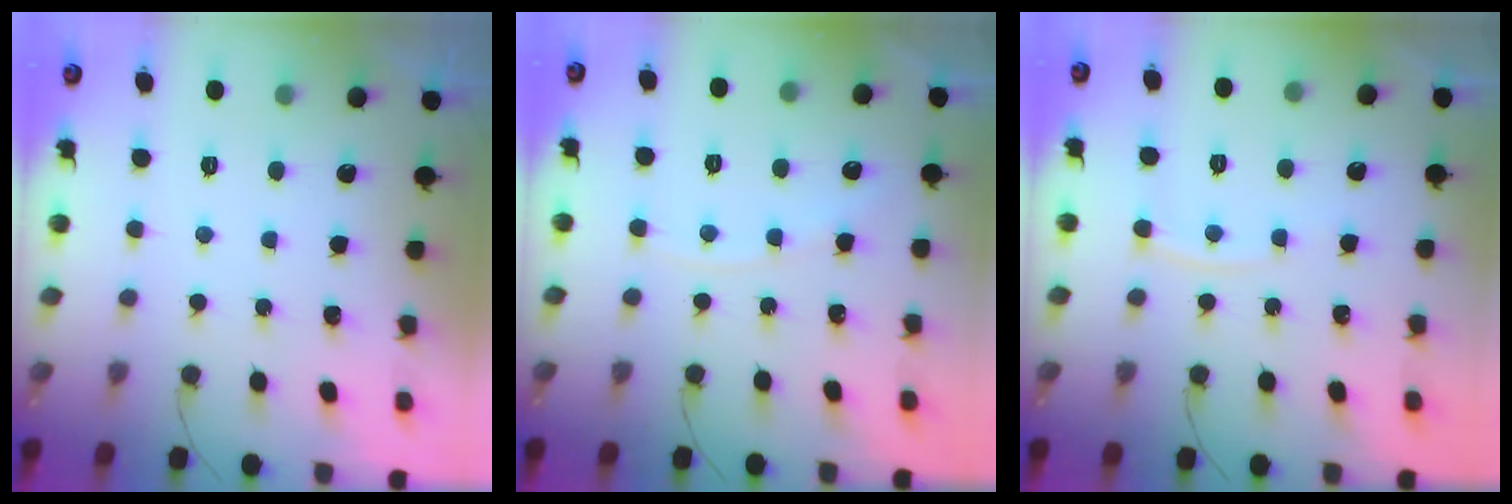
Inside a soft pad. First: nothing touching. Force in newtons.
{"total": 5.9, "press": 5.9, "slide": 0.9}
{"total": 3.9, "press": 3.9, "slide": 0.3}